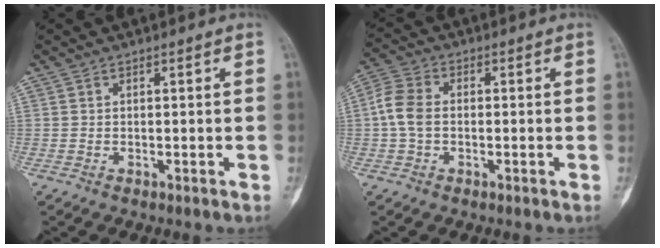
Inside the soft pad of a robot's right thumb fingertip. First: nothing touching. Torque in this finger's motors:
{"motor_torque": [1.03, 0.54, 0.48, -0.47, 0.01]}